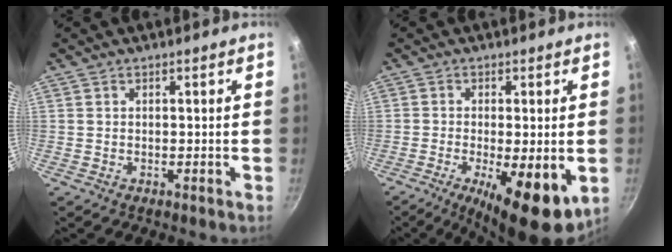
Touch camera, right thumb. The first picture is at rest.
{"total": 12.4, "force": [-3.7, 3.9, 11.1], "torque": [-0.168, -0.009, -0.048]}